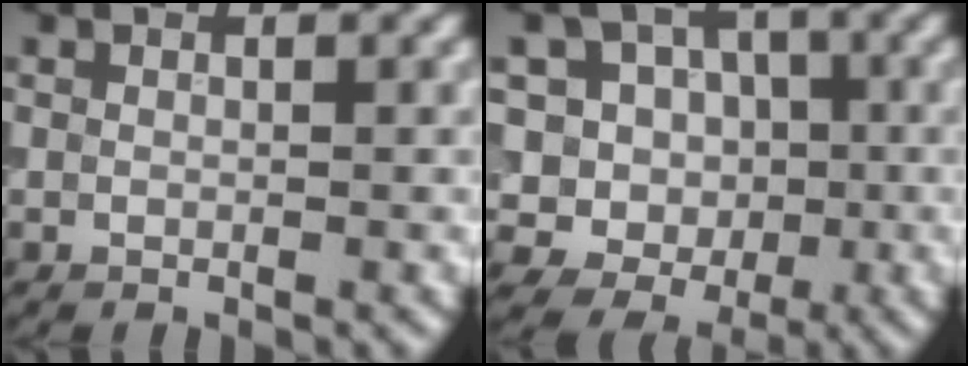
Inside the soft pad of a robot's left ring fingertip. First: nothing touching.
{"total": 9.7, "force": [1.3, 8.9, 3.5], "torque": [-0.082, 0.048, -0.010]}